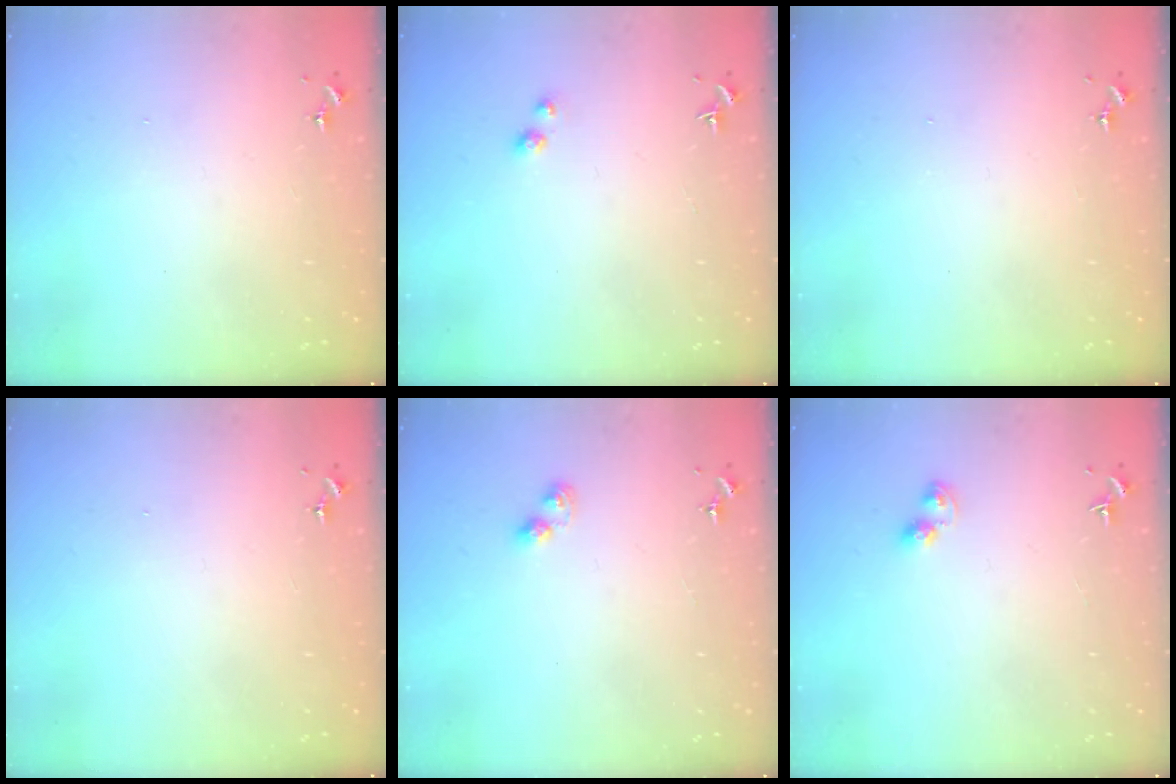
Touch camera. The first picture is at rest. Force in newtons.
{"total": 3.0, "press": 3.0, "slide": 0.1}
{"total": 0.0}
{"total": 0.0}
{"total": 2.6, "press": 2.6, "slide": 0.4}
{"total": 4.8, "press": 4.7, "slide": 0.5}